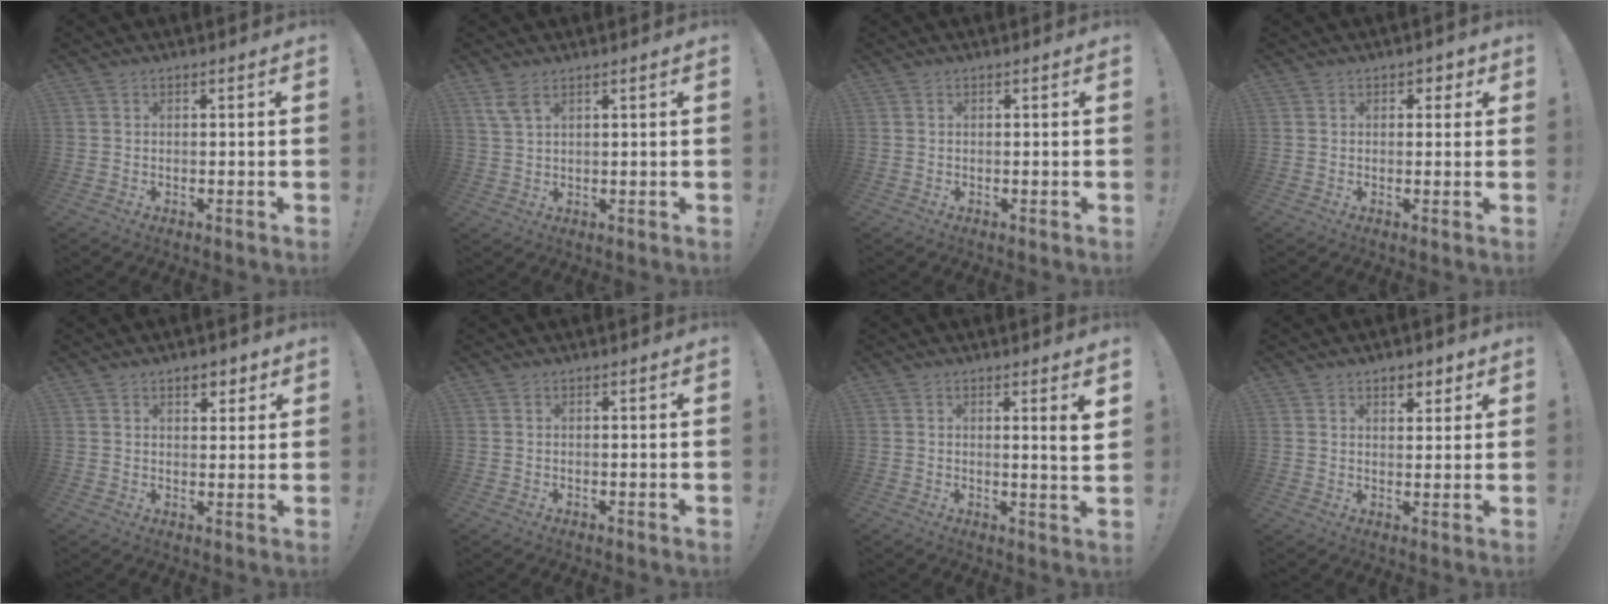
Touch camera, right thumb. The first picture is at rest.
{"total": 4.4, "force": [2.7, 1.6, 3.0], "torque": [-0.070, -0.002, 0.054]}
{"total": 0.0}
{"total": 2.2, "force": [0.7, 1.9, 0.9], "torque": [0.009, -0.005, 0.006]}
{"total": 4.3, "force": [2.7, 2.7, 2.0], "torque": [-0.020, -0.009, 0.046]}
{"total": 0.0}
{"total": 5.0, "force": [1.9, -0.5, 4.6], "torque": [-0.055, -0.021, 0.024]}
{"total": 4.1, "force": [2.7, 2.7, 1.4], "torque": [-0.001, -0.016, 0.045]}